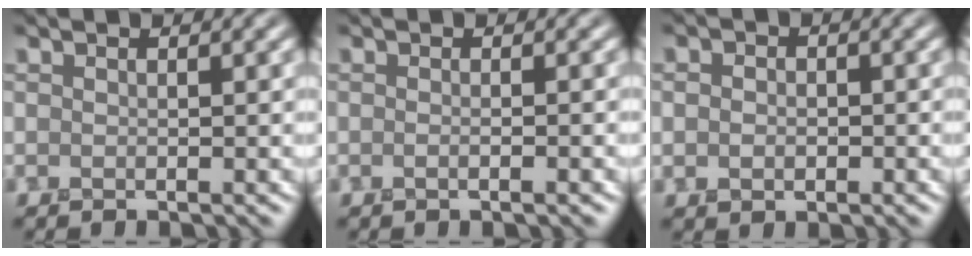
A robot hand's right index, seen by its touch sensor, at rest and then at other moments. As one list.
[{"total": 2.0, "force": [-0.1, 0.9, 1.8], "torque": [0.006, -0.002, -0.018]}, {"total": 1.9, "force": [-0.1, 1.6, 1.1], "torque": [-0.014, 0.000, -0.006]}]